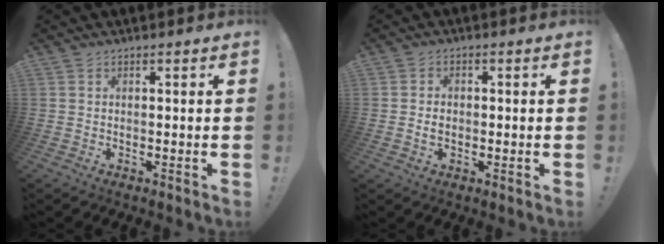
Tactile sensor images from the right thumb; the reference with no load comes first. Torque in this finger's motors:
{"motor_torque": [0.12, -0.31, 0.05, 0.24, 0.11]}